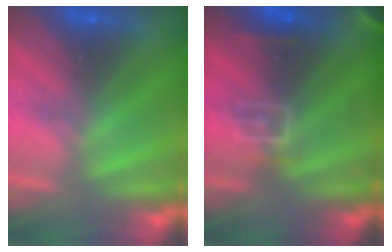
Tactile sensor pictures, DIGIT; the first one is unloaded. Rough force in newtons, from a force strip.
{"total": 7.1}